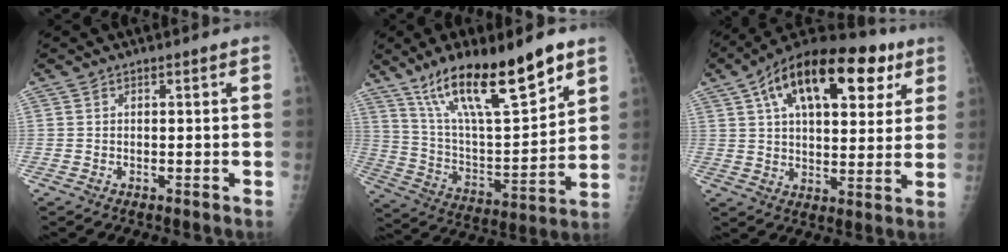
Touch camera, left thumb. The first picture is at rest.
{"total": 22.6, "force": [14.5, 6.1, 16.3], "torque": [-0.256, -0.053, 0.262]}
{"total": 23.5, "force": [10.3, 11.8, 17.5], "torque": [-0.247, 0.011, 0.161]}